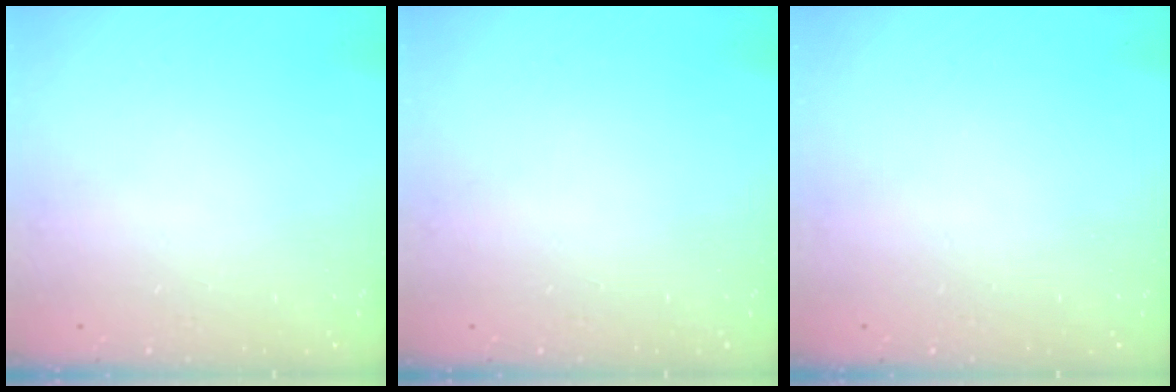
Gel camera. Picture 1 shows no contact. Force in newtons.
{"total": 0.0}
{"total": 0.0}